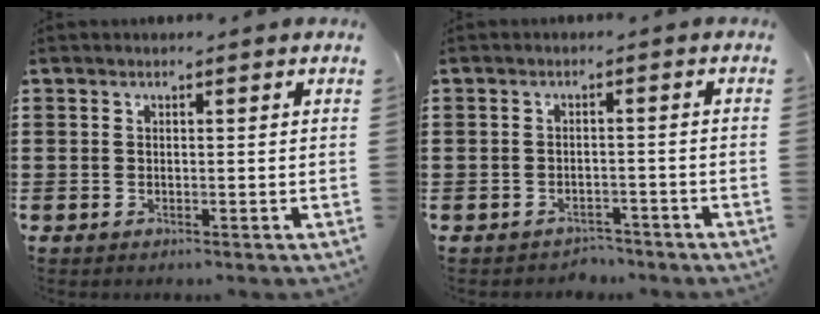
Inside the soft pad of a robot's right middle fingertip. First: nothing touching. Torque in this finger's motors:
{"motor_torque": [-0.22, 0.01, 0.03, 0.00]}